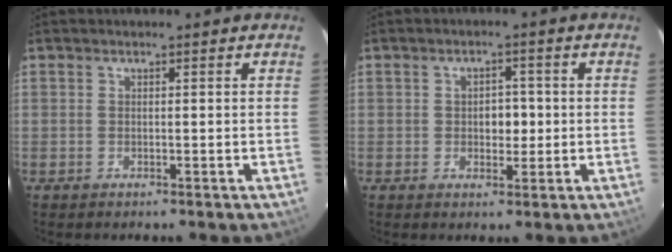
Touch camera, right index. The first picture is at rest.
{"total": 3.5, "force": [-0.2, 2.5, 2.4], "torque": [-0.036, 0.008, 0.000]}